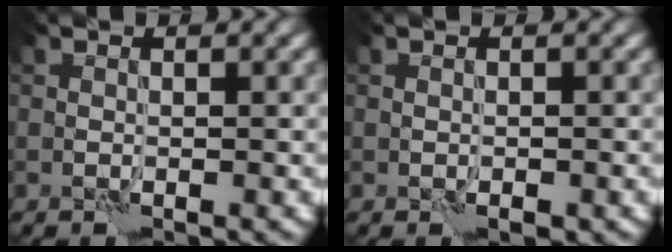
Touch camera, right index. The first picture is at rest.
{"total": 0.9, "force": [-0.4, 0.6, 0.5], "torque": [-0.007, -0.003, -0.006]}